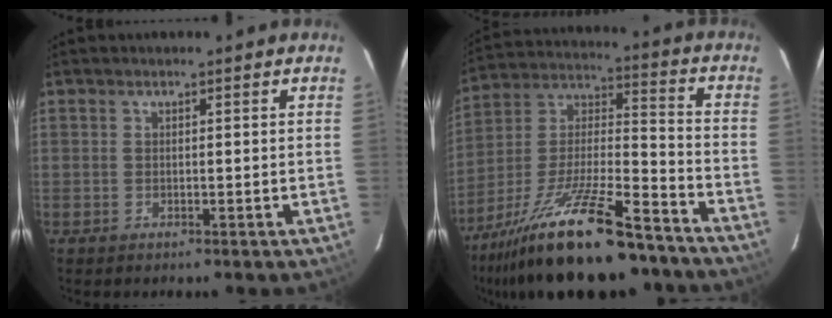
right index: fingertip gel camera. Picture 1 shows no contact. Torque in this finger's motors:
{"motor_torque": [1.47, -0.67, 1.05, 0.21]}